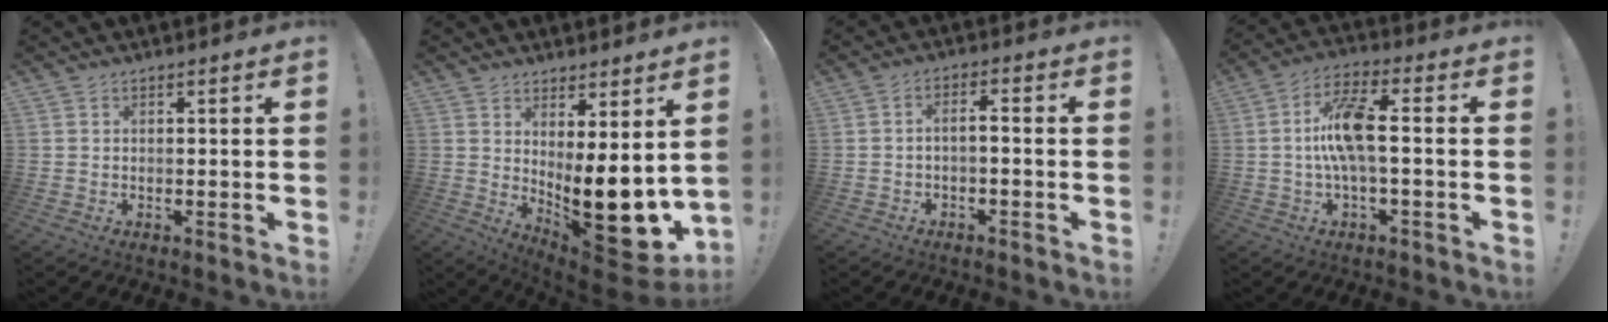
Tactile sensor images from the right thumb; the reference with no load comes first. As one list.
[{"total": 15.4, "force": [-1.4, 4.7, 14.6], "torque": [-0.177, -0.039, -0.010]}, {"total": 3.0, "force": [-2.1, 0.3, 2.2], "torque": [-0.045, 0.002, -0.041]}, {"total": 12.3, "force": [0.3, 3.8, 11.6], "torque": [-0.217, 0.002, 0.000]}]